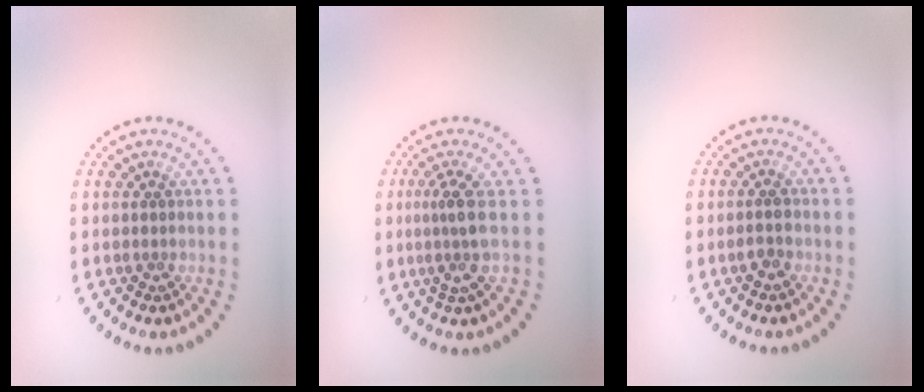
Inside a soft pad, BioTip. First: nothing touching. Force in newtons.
{"total": 2.7, "press": 1.9, "slide": 1.9}
{"total": 1.4, "press": 1.4, "slide": 0.2}